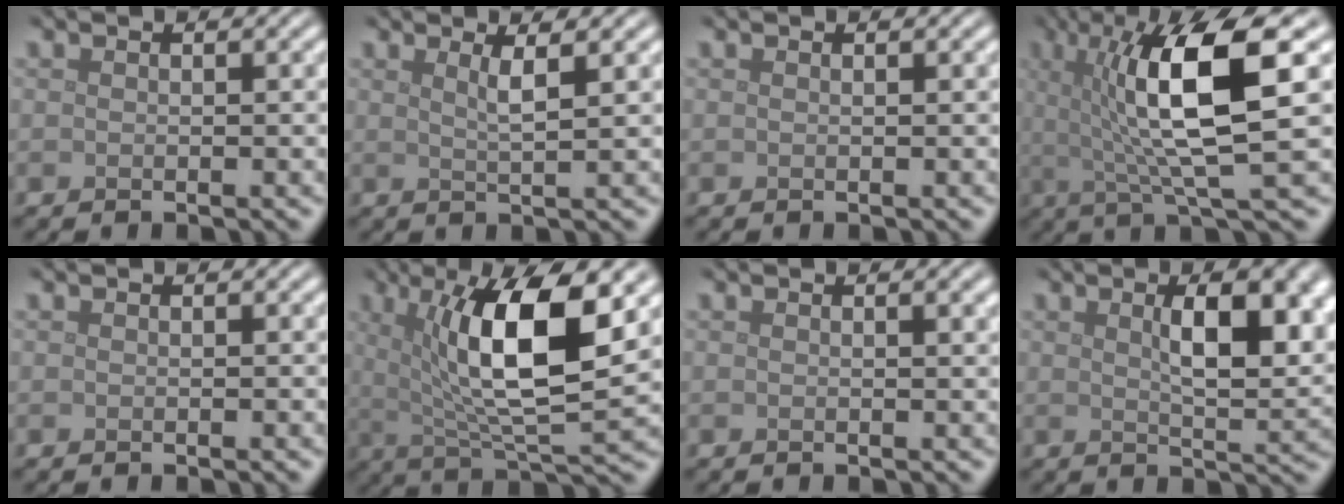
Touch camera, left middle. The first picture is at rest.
{"total": 2.3, "force": [1.0, 0.5, 2.0], "torque": [-0.029, 0.002, 0.011]}
{"total": 0.0}
{"total": 10.0, "force": [1.9, 2.2, 9.6], "torque": [-0.142, -0.001, 0.035]}
{"total": 0.0}
{"total": 10.4, "force": [2.7, 2.9, 9.7], "torque": [-0.151, -0.007, 0.052]}
{"total": 0.9, "force": [0.4, 0.2, 0.8], "torque": [-0.007, 0.002, 0.006]}
{"total": 7.4, "force": [2.0, 2.5, 6.6], "torque": [-0.093, 0.001, 0.037]}